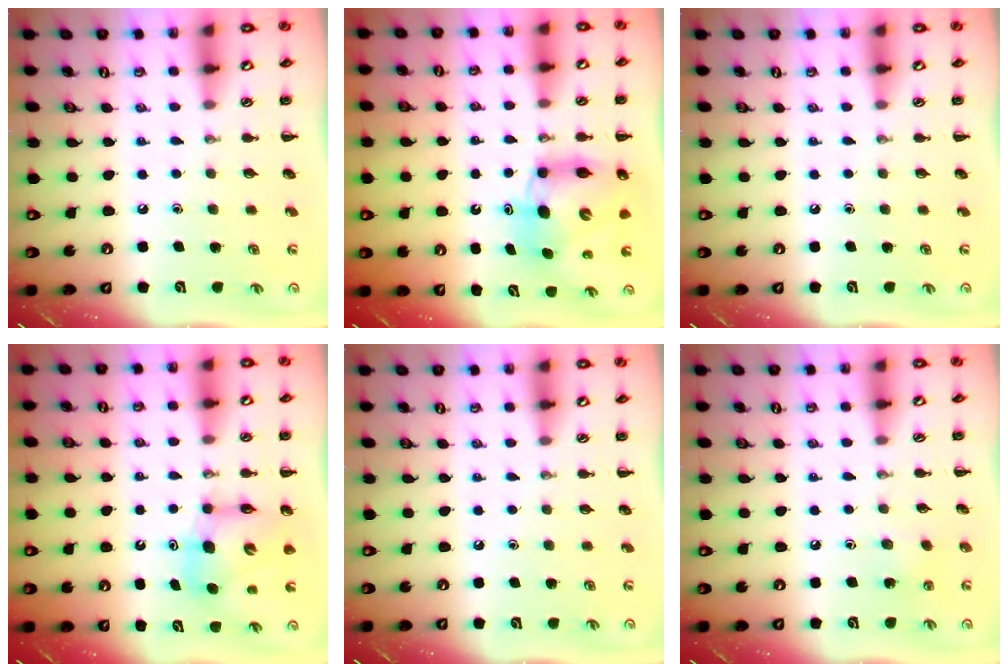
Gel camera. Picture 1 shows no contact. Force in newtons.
{"total": 8.9, "press": 8.6, "slide": 2.4}
{"total": 0.0}
{"total": 7.0, "press": 6.8, "slide": 1.5}
{"total": 0.0}
{"total": 6.3, "press": 6.1, "slide": 1.6}